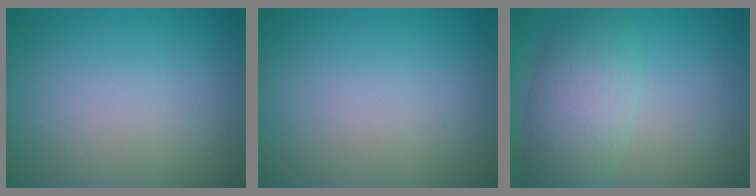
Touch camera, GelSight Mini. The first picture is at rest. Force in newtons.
{"total": 0.0}
{"total": 5.4, "press": 5.4, "slide": 0.1}